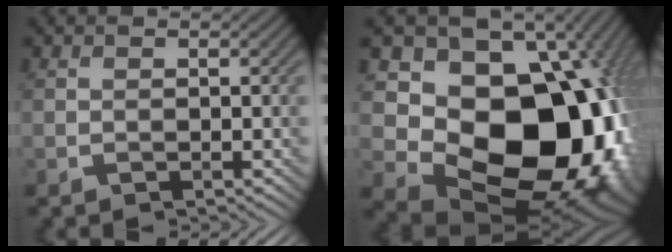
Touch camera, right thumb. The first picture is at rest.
{"total": 20.1, "force": [-0.8, 15.5, 12.8], "torque": [-0.205, -0.055, 0.033]}